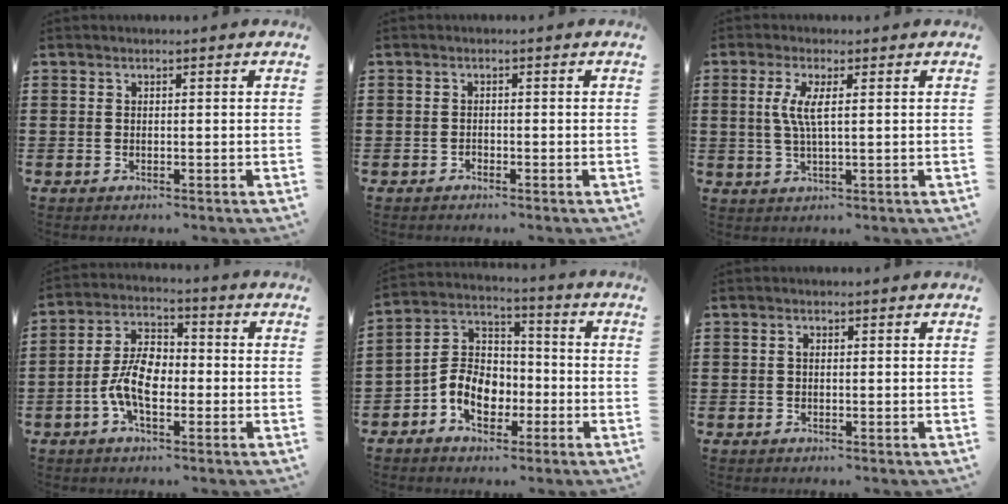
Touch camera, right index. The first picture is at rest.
{"total": 0.8, "force": [-0.7, 0.3, 0.0], "torque": [-0.002, 0.004, -0.017]}
{"total": 4.3, "force": [0.7, 0.5, 4.2], "torque": [-0.092, -0.008, 0.010]}
{"total": 7.3, "force": [-2.1, 3.9, 5.9], "torque": [-0.142, 0.002, -0.049]}
{"total": 8.2, "force": [-3.0, 6.0, 4.7], "torque": [-0.109, 0.011, -0.062]}
{"total": 0.6, "force": [0.0, 0.2, 0.6], "torque": [-0.014, -0.003, 0.001]}